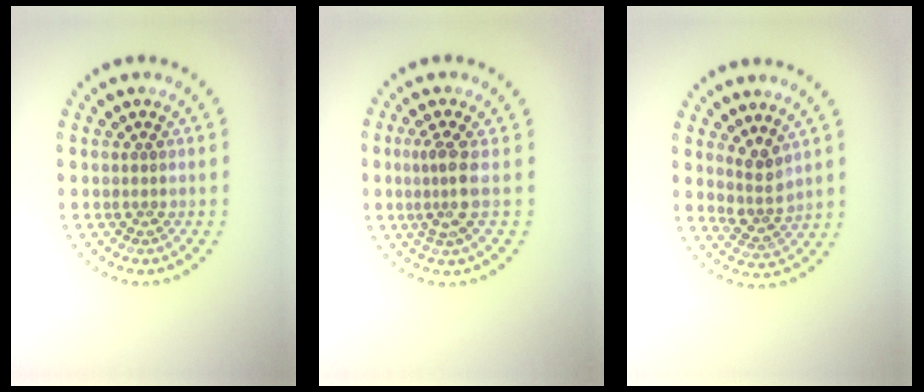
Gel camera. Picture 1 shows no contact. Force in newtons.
{"total": 2.6, "press": 1.9, "slide": 1.8}
{"total": 2.6, "press": 2.1, "slide": 1.6}